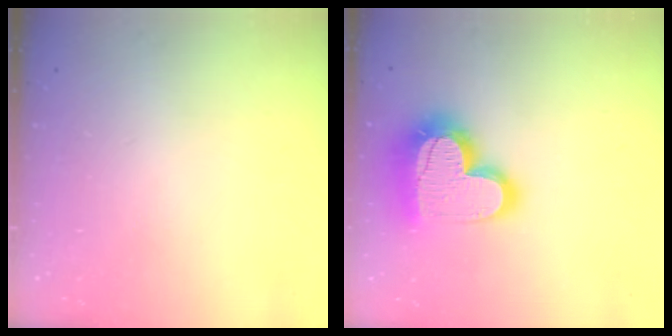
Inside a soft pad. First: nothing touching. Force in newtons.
{"total": 21.1, "press": 21.1, "slide": 1.5}